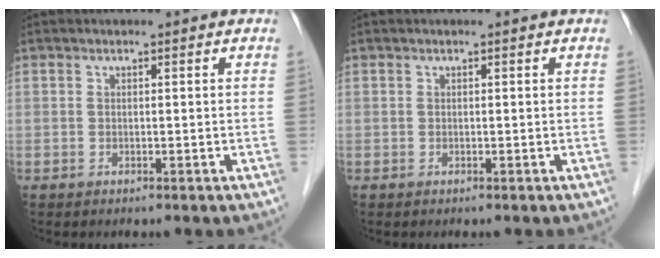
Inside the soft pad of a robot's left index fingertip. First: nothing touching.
{"total": 0.0}